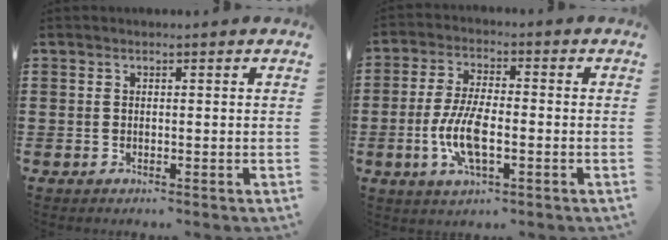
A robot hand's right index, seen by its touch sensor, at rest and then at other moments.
{"total": 8.1, "force": [-2.0, 3.0, 7.2], "torque": [-0.161, -0.009, -0.041]}